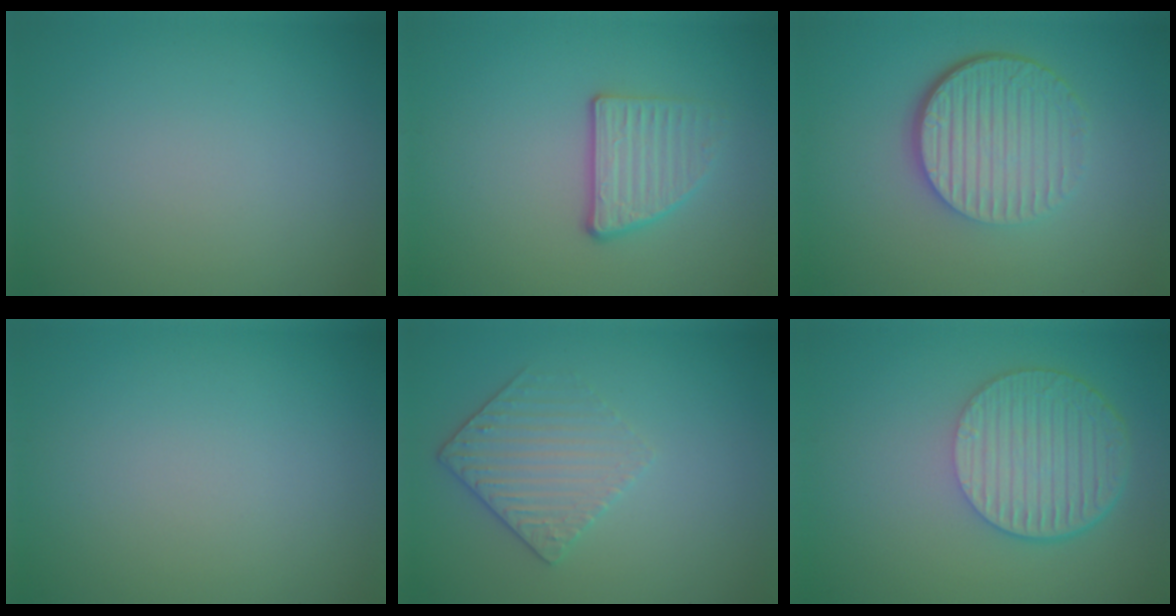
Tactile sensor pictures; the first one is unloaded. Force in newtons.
{"total": 2.8, "press": 2.3, "slide": 1.5}
{"total": 6.1, "press": 4.2, "slide": 4.4}
{"total": 0.0}
{"total": 3.3, "press": 2.8, "slide": 1.8}
{"total": 7.0, "press": 5.0, "slide": 4.9}